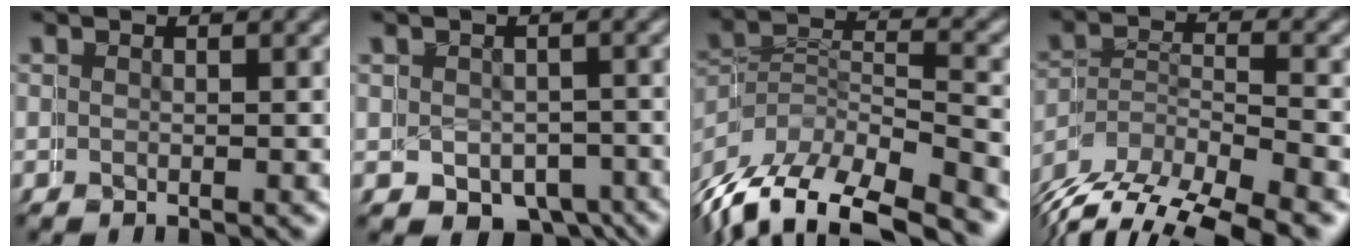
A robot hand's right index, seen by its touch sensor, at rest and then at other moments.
{"total": 5.2, "force": [-3.2, 4.0, 0.9], "torque": [-0.005, -0.020, -0.046]}
{"total": 7.4, "force": [-4.6, 5.0, 2.9], "torque": [-0.076, -0.024, -0.066]}
{"total": 6.4, "force": [-3.9, 4.1, 3.1], "torque": [-0.058, -0.017, -0.062]}